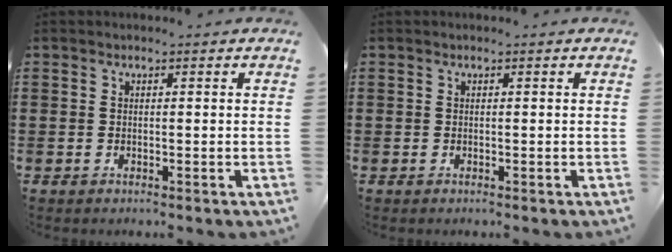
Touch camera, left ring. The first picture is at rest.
{"total": 0.0}